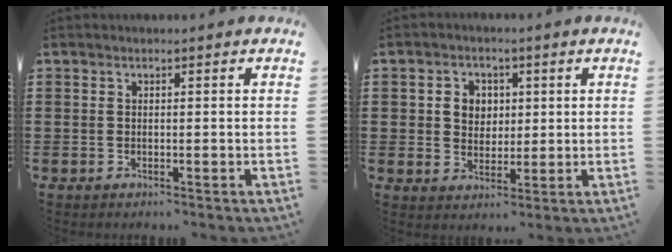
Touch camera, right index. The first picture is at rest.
{"total": 3.9, "force": [0.8, 3.4, 1.6], "torque": [-0.038, 0.009, 0.009]}